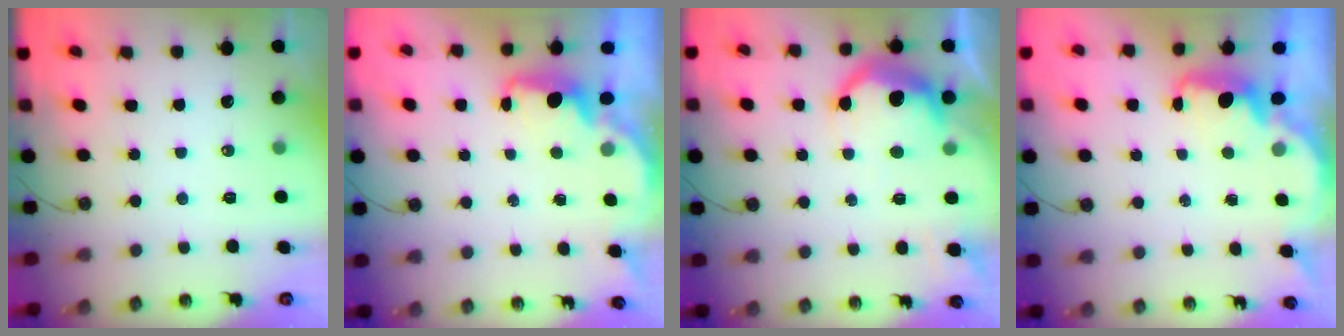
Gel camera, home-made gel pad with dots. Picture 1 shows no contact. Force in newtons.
{"total": 2.0, "press": 1.8, "slide": 0.8}
{"total": 13.1, "press": 13.1, "slide": 0.7}
{"total": 2.3, "press": 2.2, "slide": 0.6}